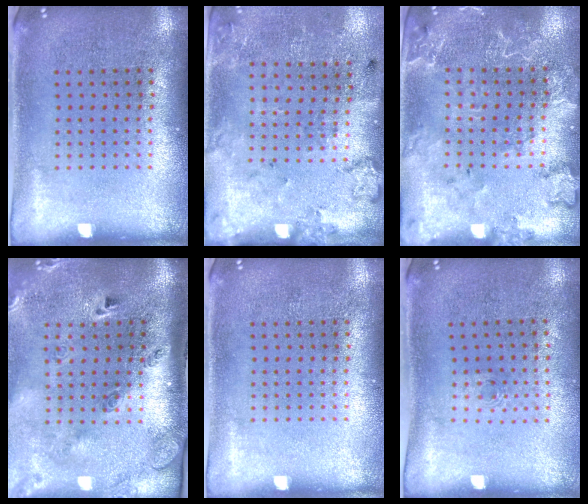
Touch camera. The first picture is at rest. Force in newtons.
{"total": 2.2, "press": 1.4, "slide": 1.7}
{"total": 2.2, "press": 2.1, "slide": 0.5}
{"total": 3.0, "press": 2.0, "slide": 2.2}
{"total": 0.0}
{"total": 0.6, "press": 0.3, "slide": 0.5}